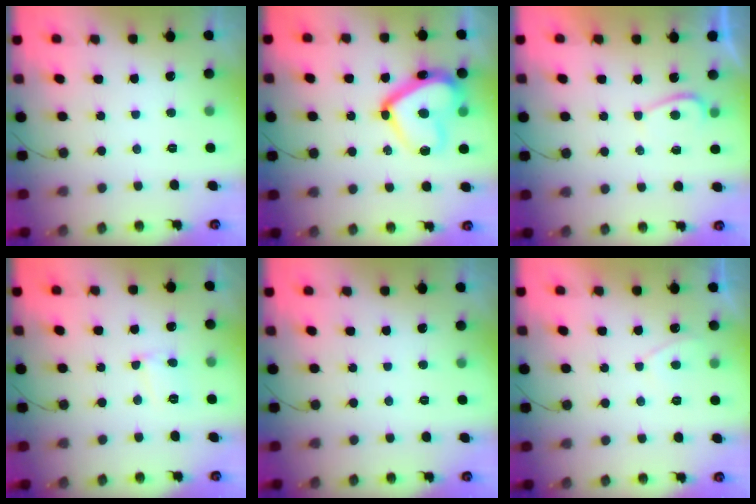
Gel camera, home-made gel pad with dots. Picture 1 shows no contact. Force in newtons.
{"total": 18.2, "press": 18.1, "slide": 1.5}
{"total": 1.5, "press": 1.4, "slide": 0.5}
{"total": 4.3, "press": 4.3, "slide": 0.4}
{"total": 0.0}
{"total": 2.3, "press": 2.2, "slide": 0.4}